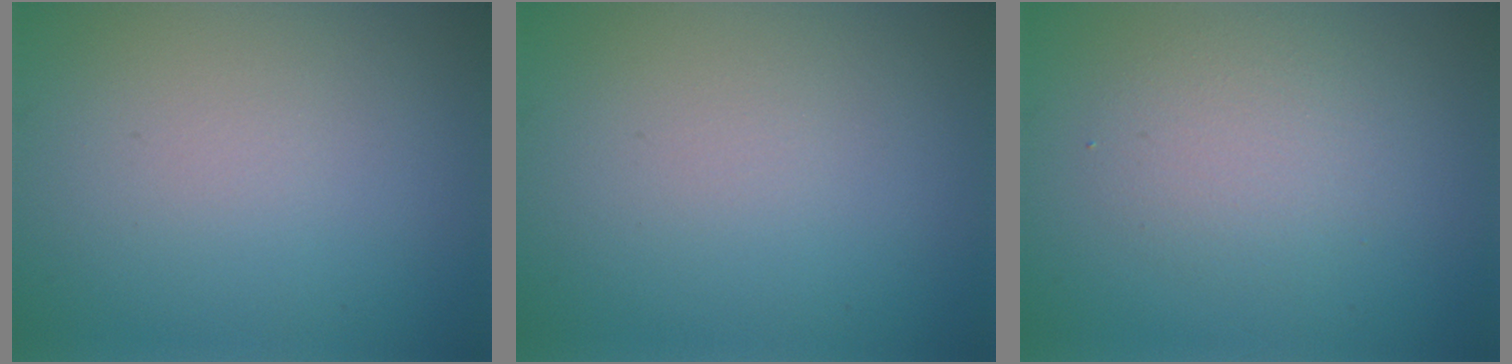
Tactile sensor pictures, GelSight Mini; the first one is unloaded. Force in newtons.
{"total": 0.0}
{"total": 2.6, "press": 2.6, "slide": 0.2}